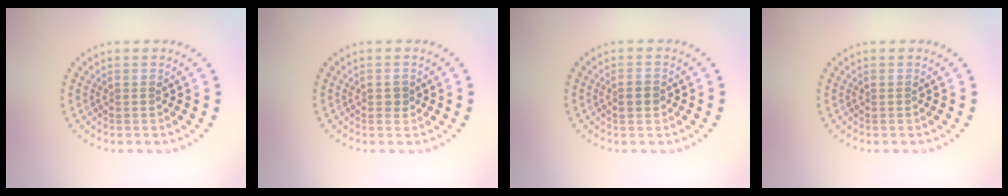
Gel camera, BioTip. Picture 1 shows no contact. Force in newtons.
{"total": 1.0, "press": 1.0, "slide": 0.2}
{"total": 1.2, "press": 1.2, "slide": 0.0}
{"total": 0.0}